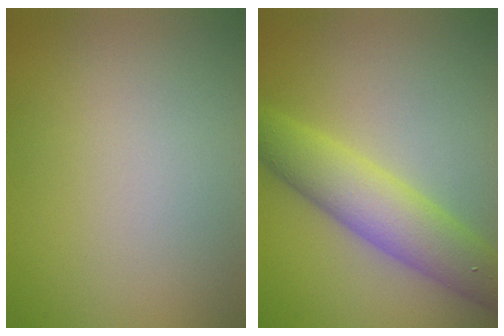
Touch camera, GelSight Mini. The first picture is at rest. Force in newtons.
{"total": 5.9, "press": 5.9, "slide": 0.2}